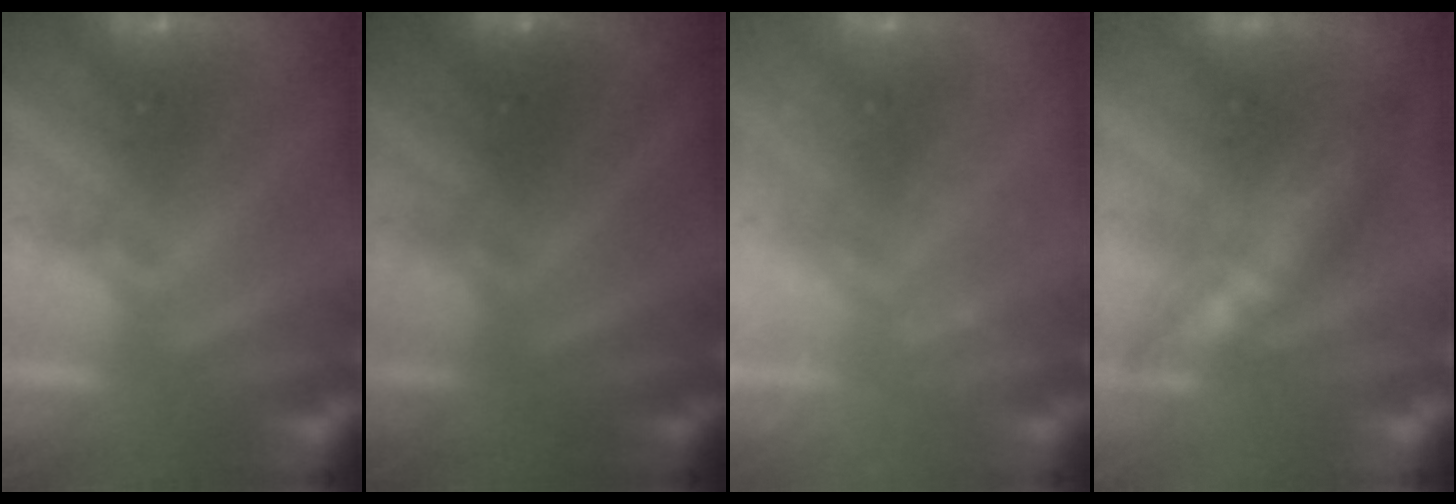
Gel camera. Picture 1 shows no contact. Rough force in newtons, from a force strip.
{"total": 1.8}
{"total": 2.2}
{"total": 2.9}